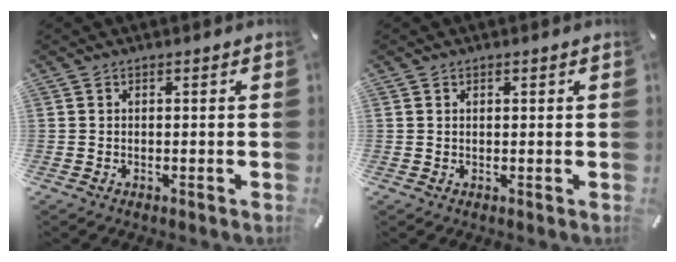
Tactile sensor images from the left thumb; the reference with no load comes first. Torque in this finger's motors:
{"motor_torque": [0.14, -0.07, 0.23, -0.24, -0.06]}